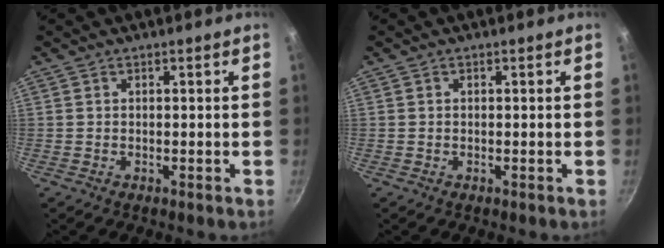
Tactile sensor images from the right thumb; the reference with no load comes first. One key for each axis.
{"total": 0.0}